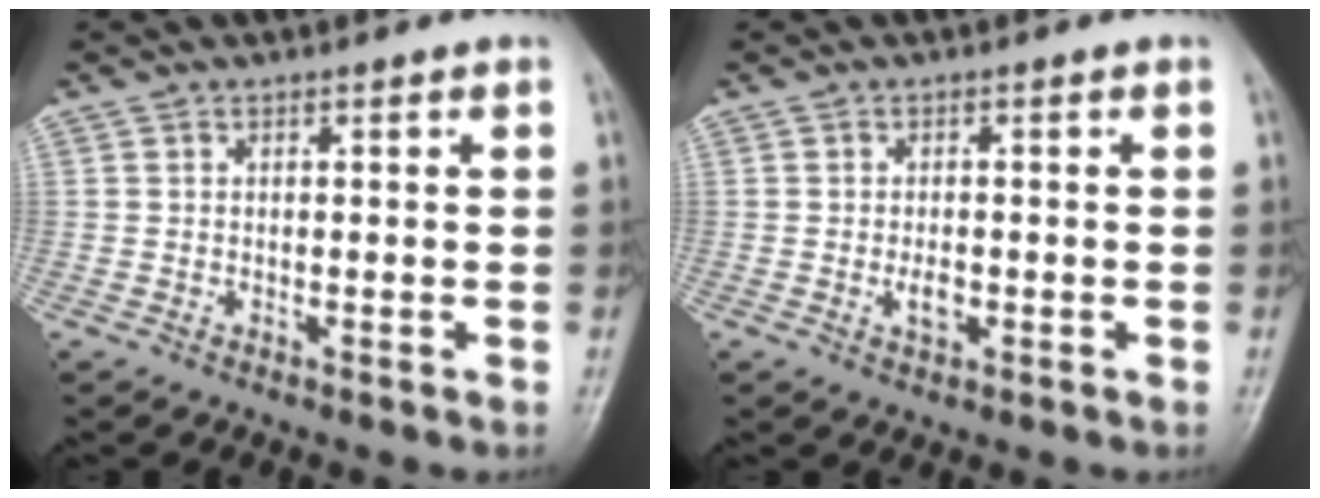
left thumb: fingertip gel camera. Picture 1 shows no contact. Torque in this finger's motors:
{"motor_torque": [-0.02, 0.07, 0.46, 0.04, 0.00]}